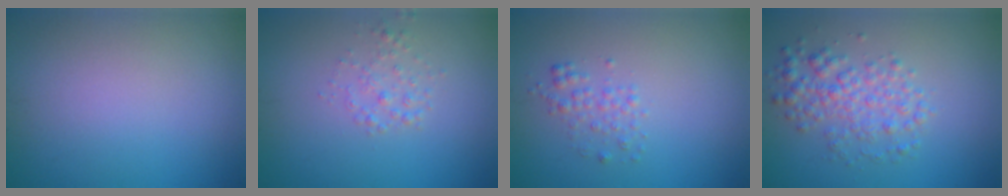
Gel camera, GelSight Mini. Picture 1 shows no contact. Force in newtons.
{"total": 1.4, "press": 1.4, "slide": 0.0}
{"total": 1.4, "press": 1.4, "slide": 0.0}
{"total": 3.4, "press": 3.4, "slide": 0.0}